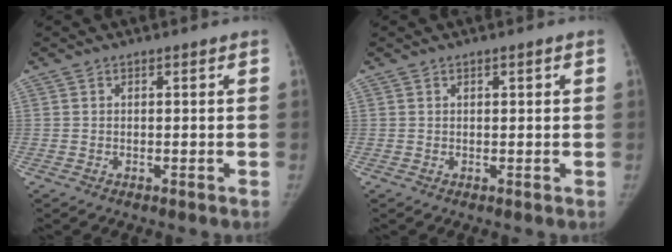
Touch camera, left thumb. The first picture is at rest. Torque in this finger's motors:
{"motor_torque": [-0.19, -0.01, -0.25, 0.13, -0.02]}